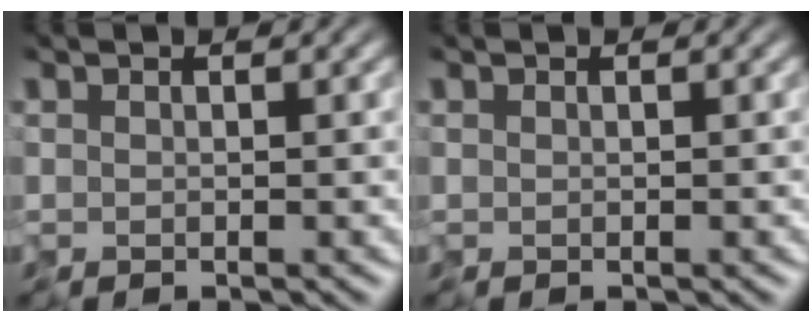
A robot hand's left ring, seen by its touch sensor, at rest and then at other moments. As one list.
[{"total": 0.0}]